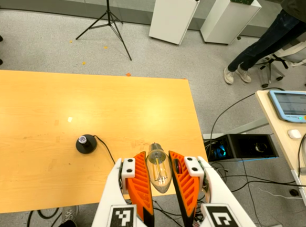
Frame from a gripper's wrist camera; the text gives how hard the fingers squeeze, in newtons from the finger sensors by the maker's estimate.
{"total": 13.8, "left": 15.1, "right": 12.4}